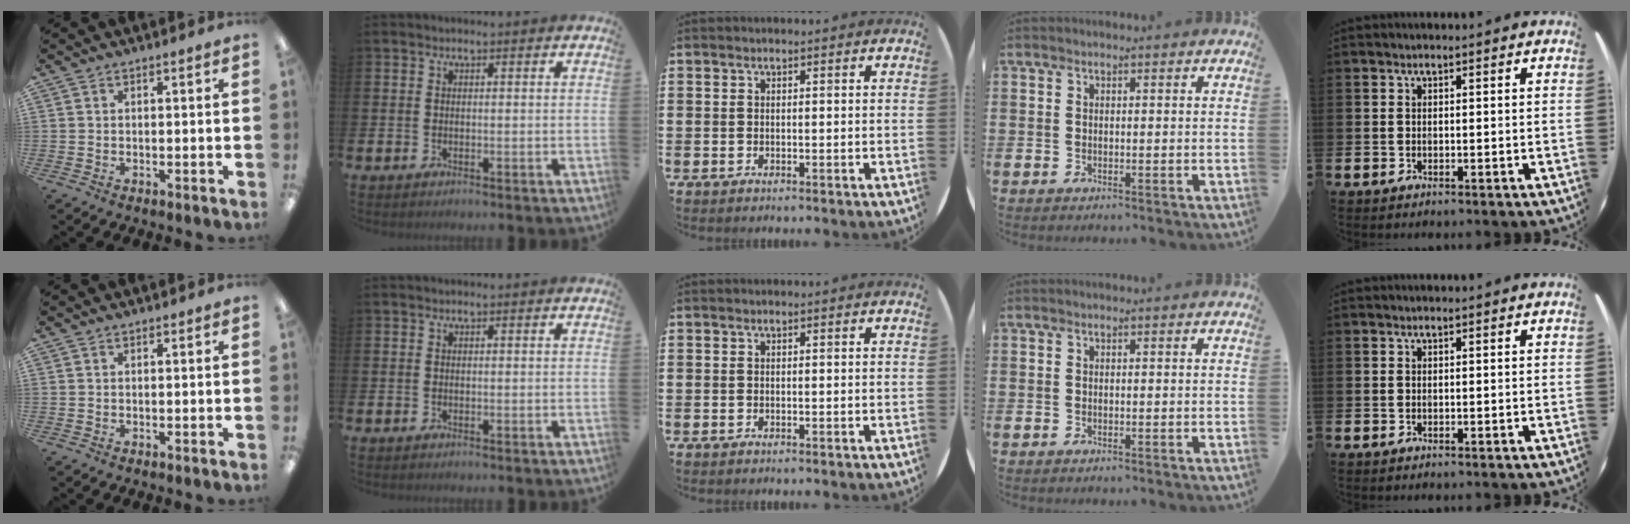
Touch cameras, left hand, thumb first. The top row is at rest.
{}